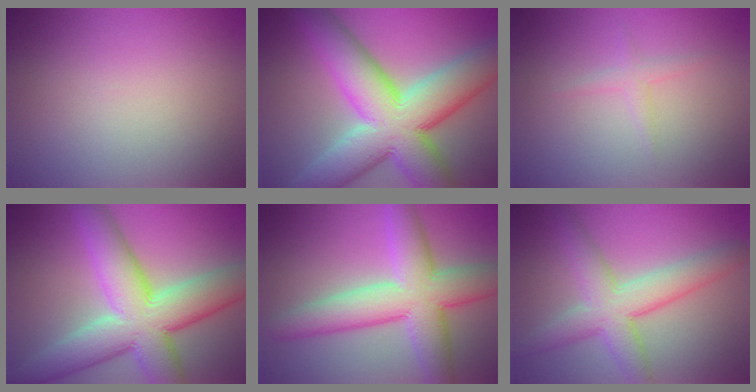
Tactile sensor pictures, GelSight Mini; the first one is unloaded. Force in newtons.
{"total": 14.1, "press": 14.1, "slide": 0.6}
{"total": 1.2, "press": 1.2, "slide": 0.1}
{"total": 11.5, "press": 11.5, "slide": 0.5}
{"total": 8.9, "press": 8.9, "slide": 0.3}
{"total": 5.8, "press": 5.8, "slide": 0.2}